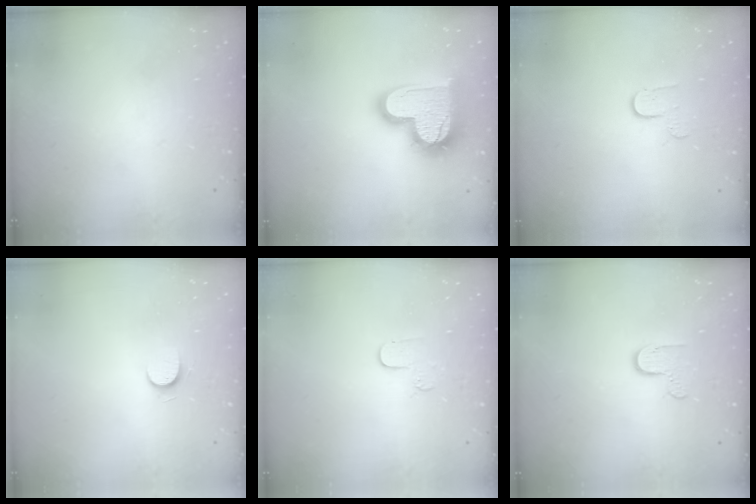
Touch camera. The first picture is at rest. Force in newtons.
{"total": 20.0, "press": 19.9, "slide": 1.4}
{"total": 4.4, "press": 4.4, "slide": 0.4}
{"total": 5.2, "press": 5.2, "slide": 0.6}
{"total": 4.1, "press": 4.0, "slide": 0.4}
{"total": 4.7, "press": 4.7, "slide": 0.4}